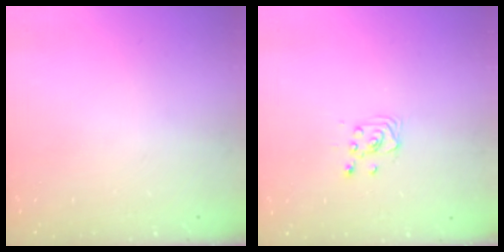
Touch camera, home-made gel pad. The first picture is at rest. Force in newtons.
{"total": 2.9, "press": 2.9, "slide": 0.4}